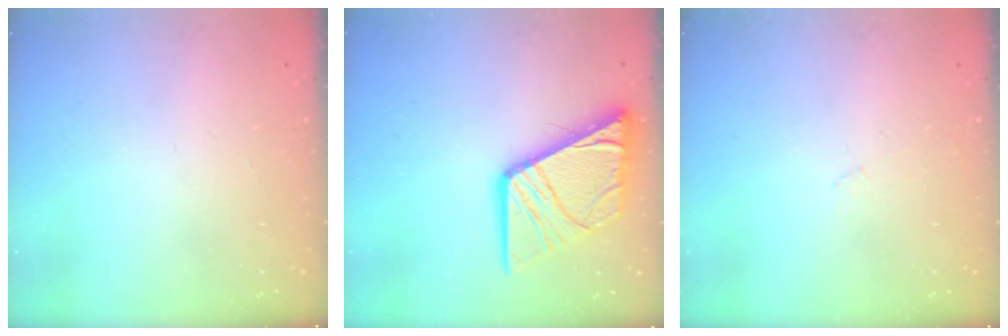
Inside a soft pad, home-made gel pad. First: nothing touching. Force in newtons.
{"total": 19.4, "press": 19.3, "slide": 2.2}
{"total": 2.7, "press": 2.6, "slide": 0.4}